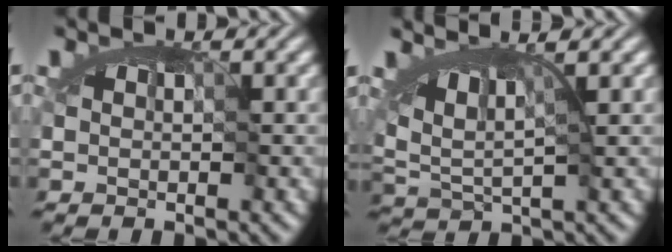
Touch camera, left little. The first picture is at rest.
{"total": 3.9, "force": [0.7, 1.3, 3.6], "torque": [-0.049, 0.004, 0.005]}